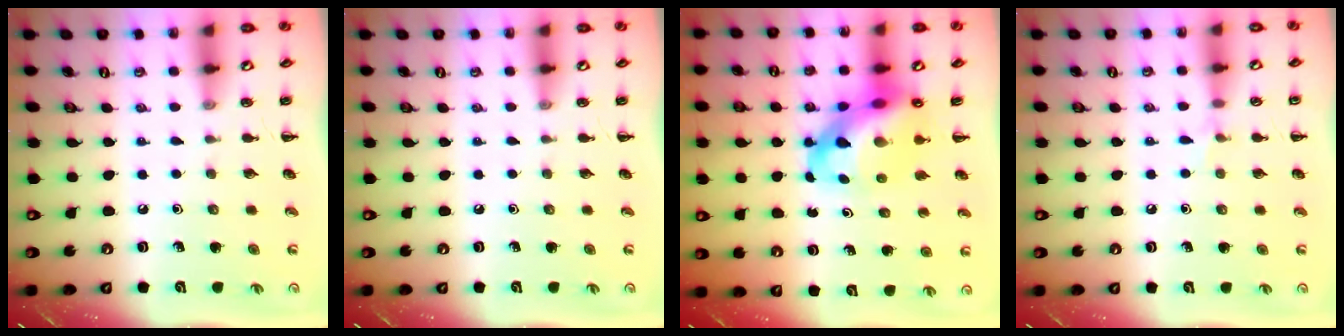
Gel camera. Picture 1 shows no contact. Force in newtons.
{"total": 0.0}
{"total": 13.9, "press": 13.4, "slide": 3.7}
{"total": 3.7, "press": 3.4, "slide": 1.4}